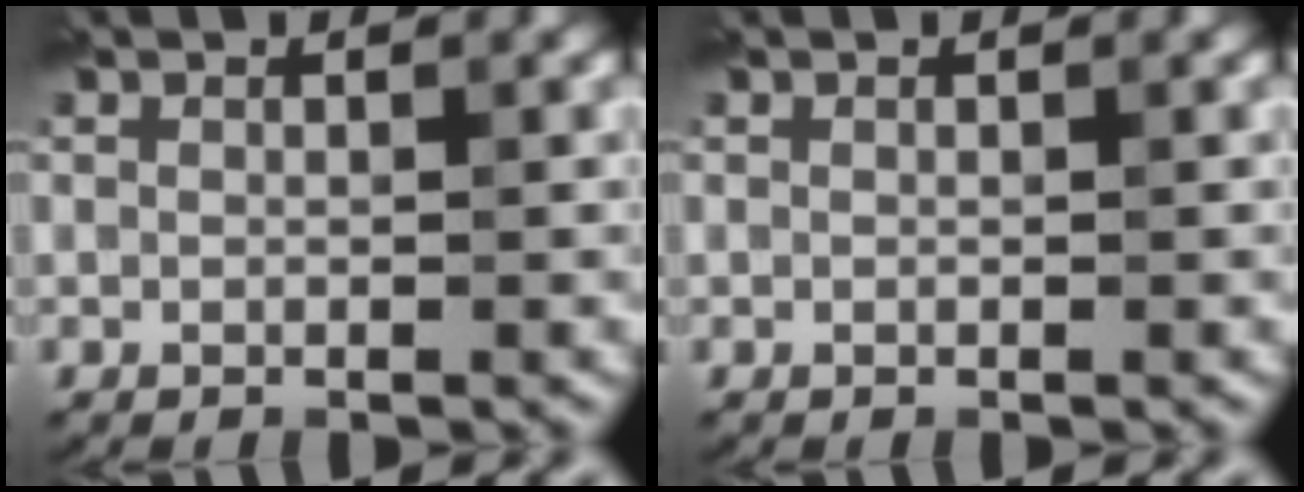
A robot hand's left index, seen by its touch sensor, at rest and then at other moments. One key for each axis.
{"total": 0.0}